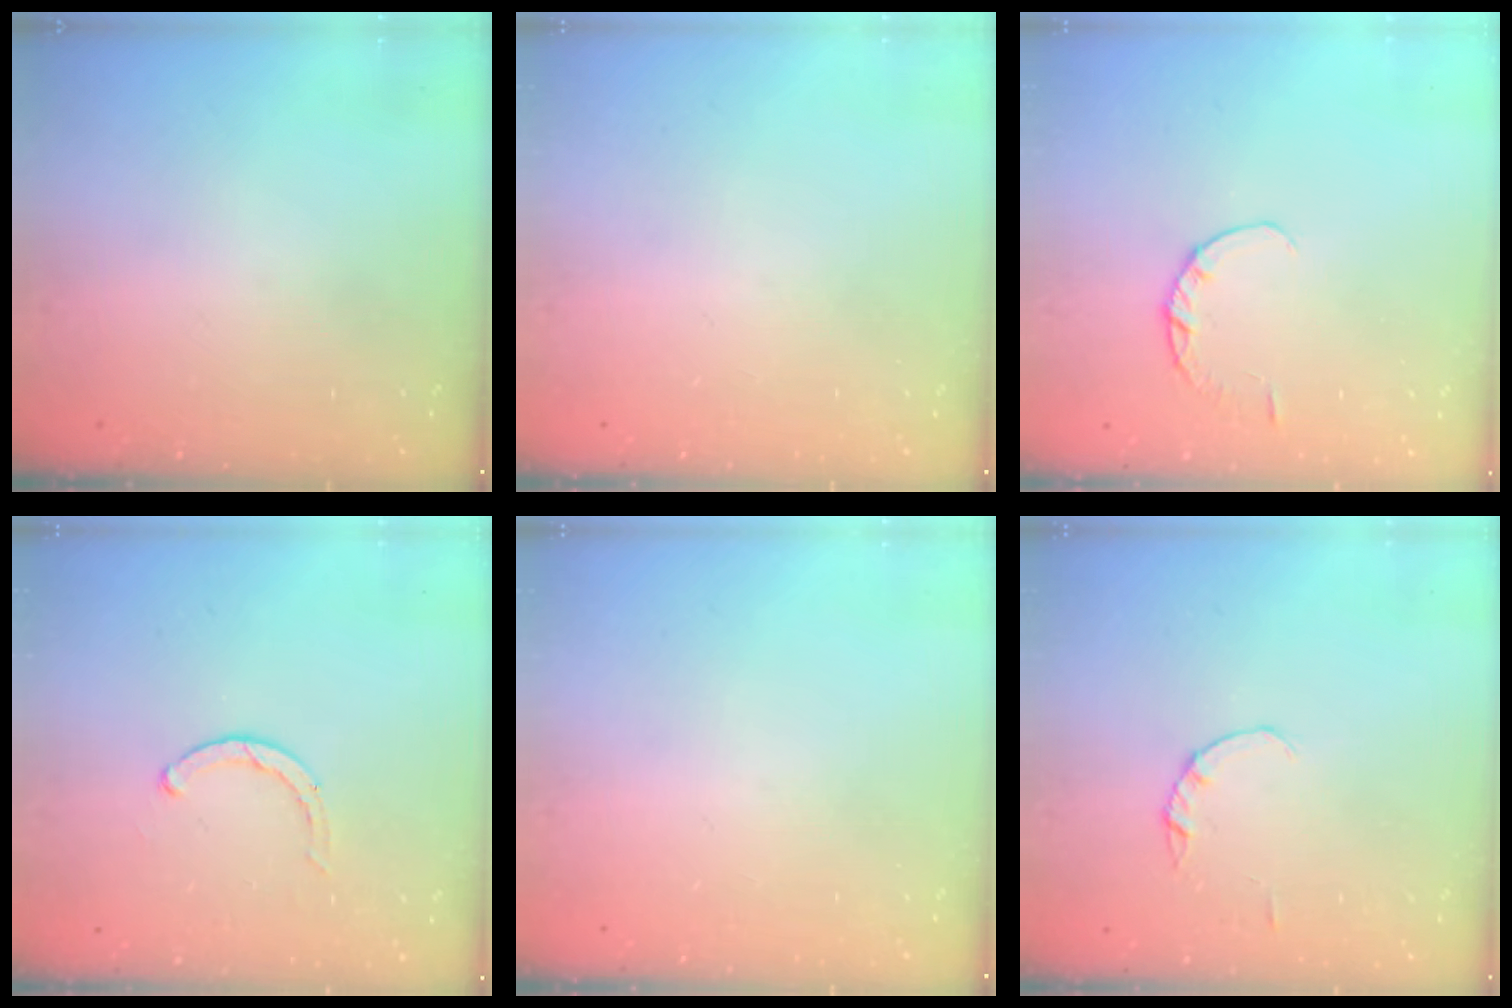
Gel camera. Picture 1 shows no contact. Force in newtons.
{"total": 0.0}
{"total": 2.9, "press": 2.8, "slide": 0.4}
{"total": 1.9, "press": 1.8, "slide": 0.3}
{"total": 0.0}
{"total": 1.4, "press": 1.3, "slide": 0.3}